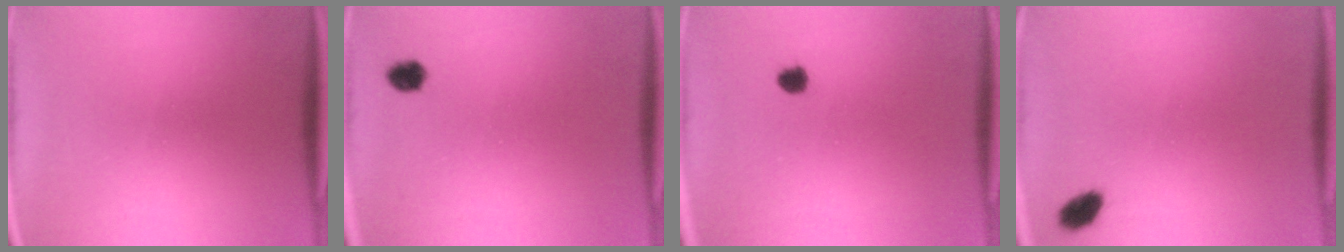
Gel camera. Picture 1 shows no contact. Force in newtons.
{"total": 2.1}
{"total": 1.7}
{"total": 3.0}